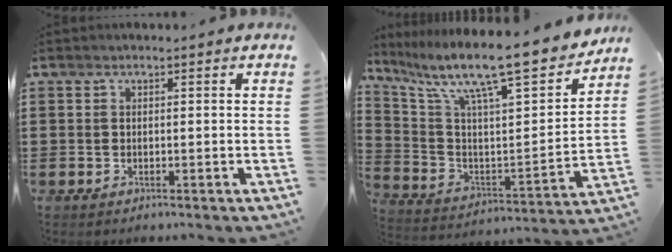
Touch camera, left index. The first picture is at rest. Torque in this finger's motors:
{"motor_torque": [1.09, 1.05, 1.05, 0.21]}